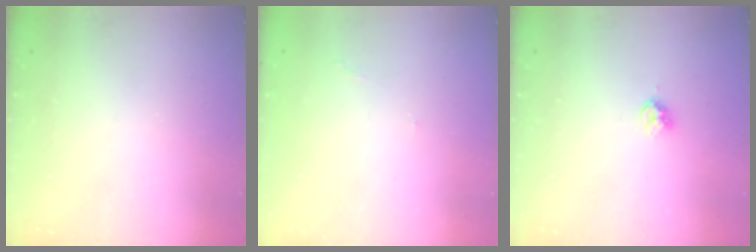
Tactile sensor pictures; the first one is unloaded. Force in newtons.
{"total": 3.7, "press": 3.7, "slide": 0.4}
{"total": 3.1, "press": 3.1, "slide": 0.4}